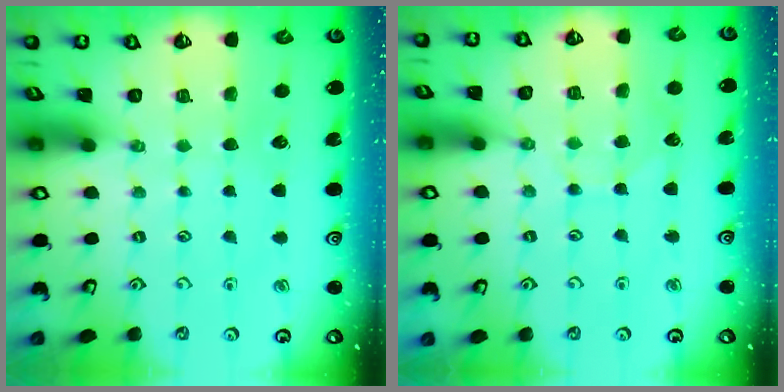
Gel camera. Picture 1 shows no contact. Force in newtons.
{"total": 5.7, "press": 5.7, "slide": 0.6}